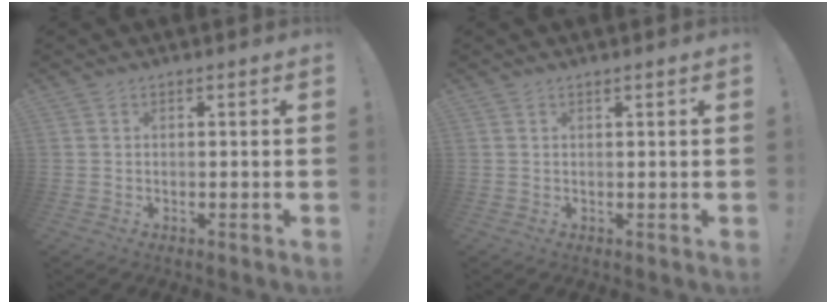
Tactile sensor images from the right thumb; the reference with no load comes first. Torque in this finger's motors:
{"motor_torque": [0.13, -0.01, -0.08, -0.02, 0.06]}